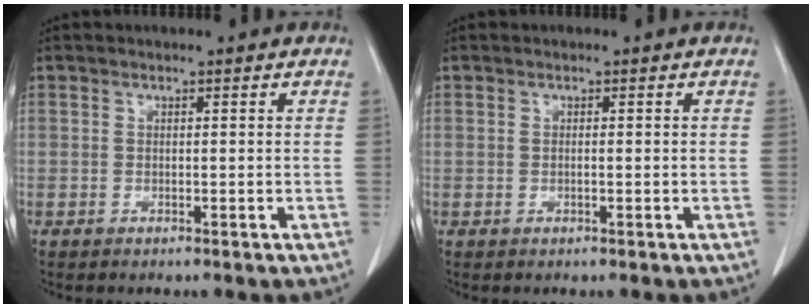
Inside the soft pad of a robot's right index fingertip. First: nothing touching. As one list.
[{"total": 0.7, "force": [-0.1, 0.3, 0.6], "torque": [-0.018, 0.001, 0.001]}]